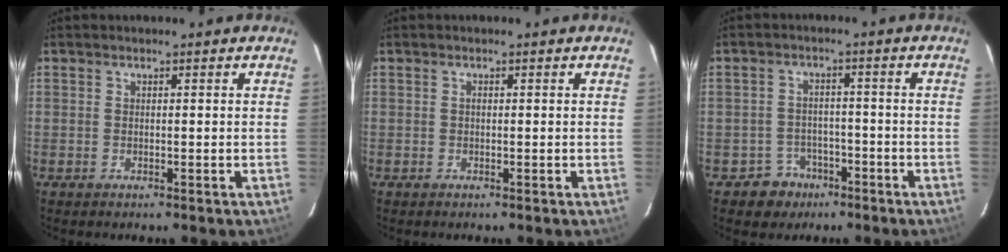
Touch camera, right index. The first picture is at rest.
{"total": 0.0}
{"total": 5.6, "force": [-3.4, 4.5, 0.0], "torque": [-0.013, 0.026, -0.046]}